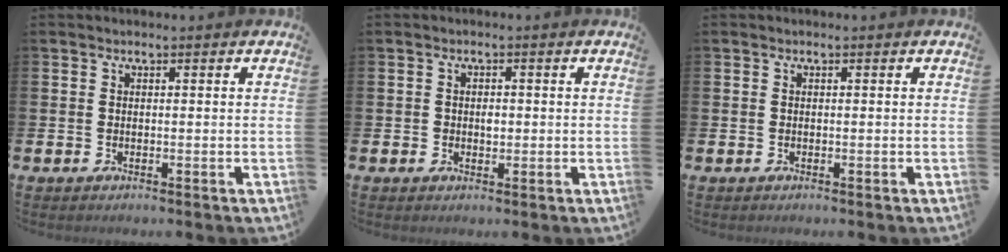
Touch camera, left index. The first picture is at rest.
{"total": 1.4, "force": [0.1, 1.1, 0.8], "torque": [0.006, -0.002, -0.005]}
{"total": 0.0}